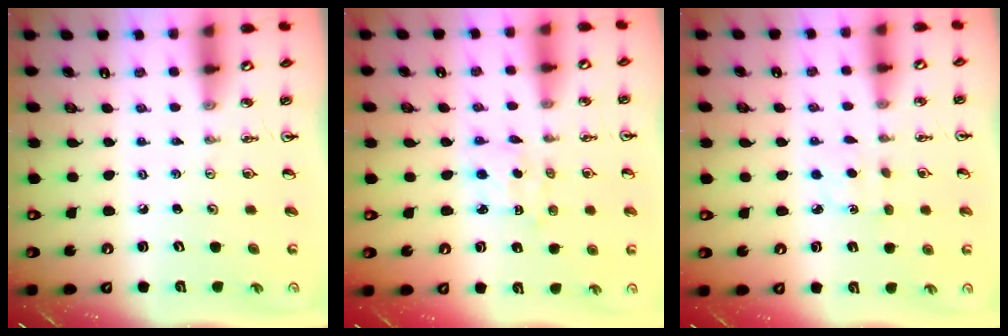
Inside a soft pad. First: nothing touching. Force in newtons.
{"total": 2.2, "press": 2.1, "slide": 0.5}
{"total": 2.9, "press": 2.9, "slide": 0.5}